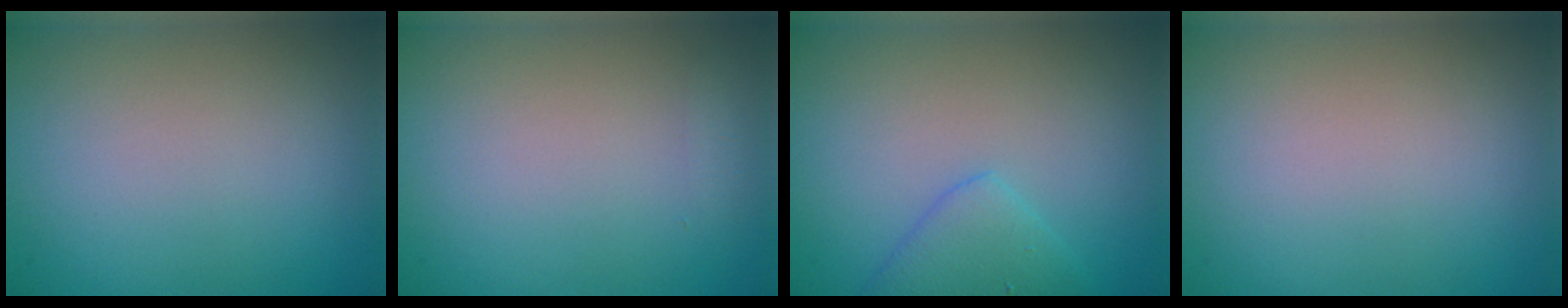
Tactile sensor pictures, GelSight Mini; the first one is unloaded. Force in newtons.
{"total": 0.6, "press": 0.6, "slide": 0.0}
{"total": 2.8, "press": 2.8, "slide": 0.2}
{"total": 0.0}